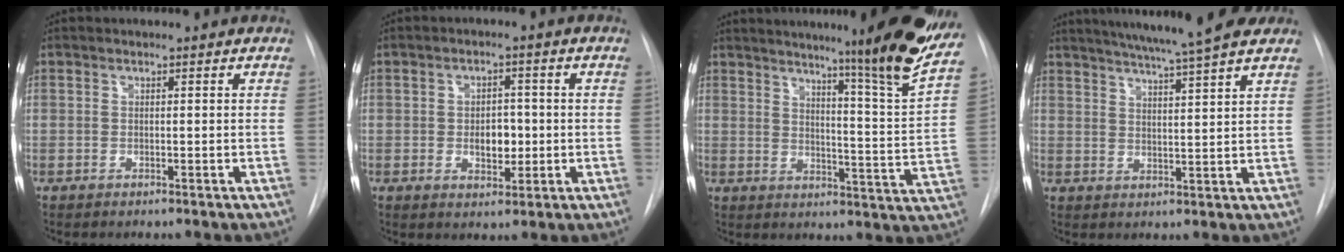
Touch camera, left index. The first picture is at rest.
{"total": 4.5, "force": [-0.4, 2.7, 3.5], "torque": [-0.047, 0.003, 0.001]}
{"total": 18.8, "force": [15.5, -1.7, 10.5], "torque": [-0.141, -0.071, 0.190]}
{"total": 14.1, "force": [12.1, 0.3, 7.4], "torque": [-0.120, 0.014, 0.163]}